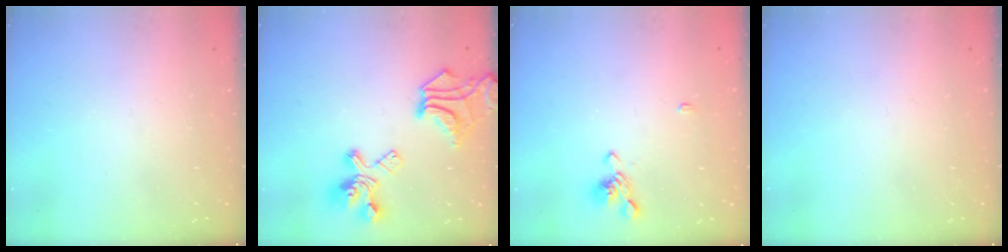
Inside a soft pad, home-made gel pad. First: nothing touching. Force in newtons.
{"total": 11.7, "press": 11.5, "slide": 2.2}
{"total": 1.1, "press": 0.7, "slide": 0.9}
{"total": 0.0}